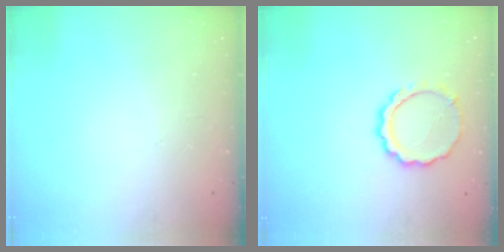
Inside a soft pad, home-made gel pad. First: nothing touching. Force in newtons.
{"total": 8.6, "press": 8.4, "slide": 1.6}